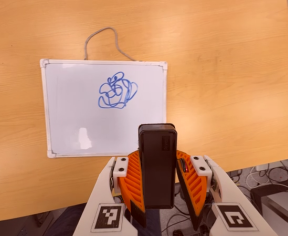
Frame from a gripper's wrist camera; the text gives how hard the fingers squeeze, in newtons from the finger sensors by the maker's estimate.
{"total": 5.6, "left": 5.5, "right": 5.6}